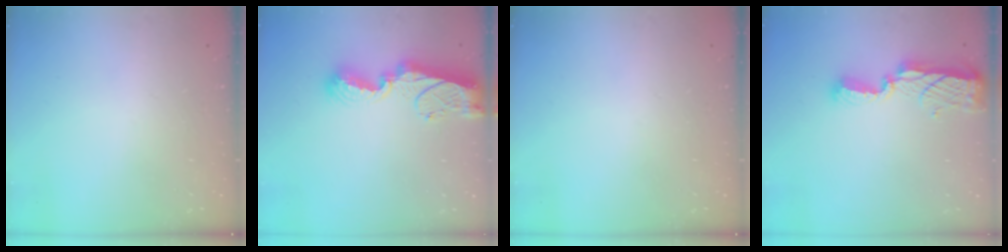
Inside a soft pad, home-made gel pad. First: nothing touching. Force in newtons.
{"total": 11.3, "press": 11.2, "slide": 1.0}
{"total": 0.0}
{"total": 8.3, "press": 8.3, "slide": 0.8}